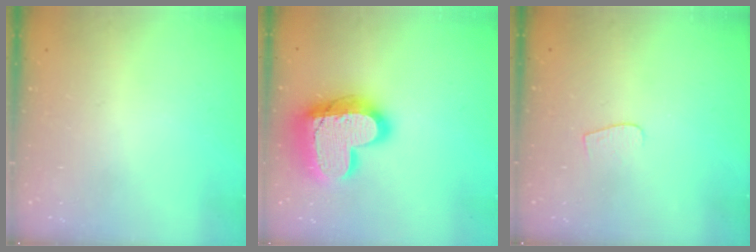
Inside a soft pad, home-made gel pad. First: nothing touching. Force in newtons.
{"total": 21.7, "press": 21.6, "slide": 1.9}
{"total": 3.7, "press": 3.7, "slide": 0.3}